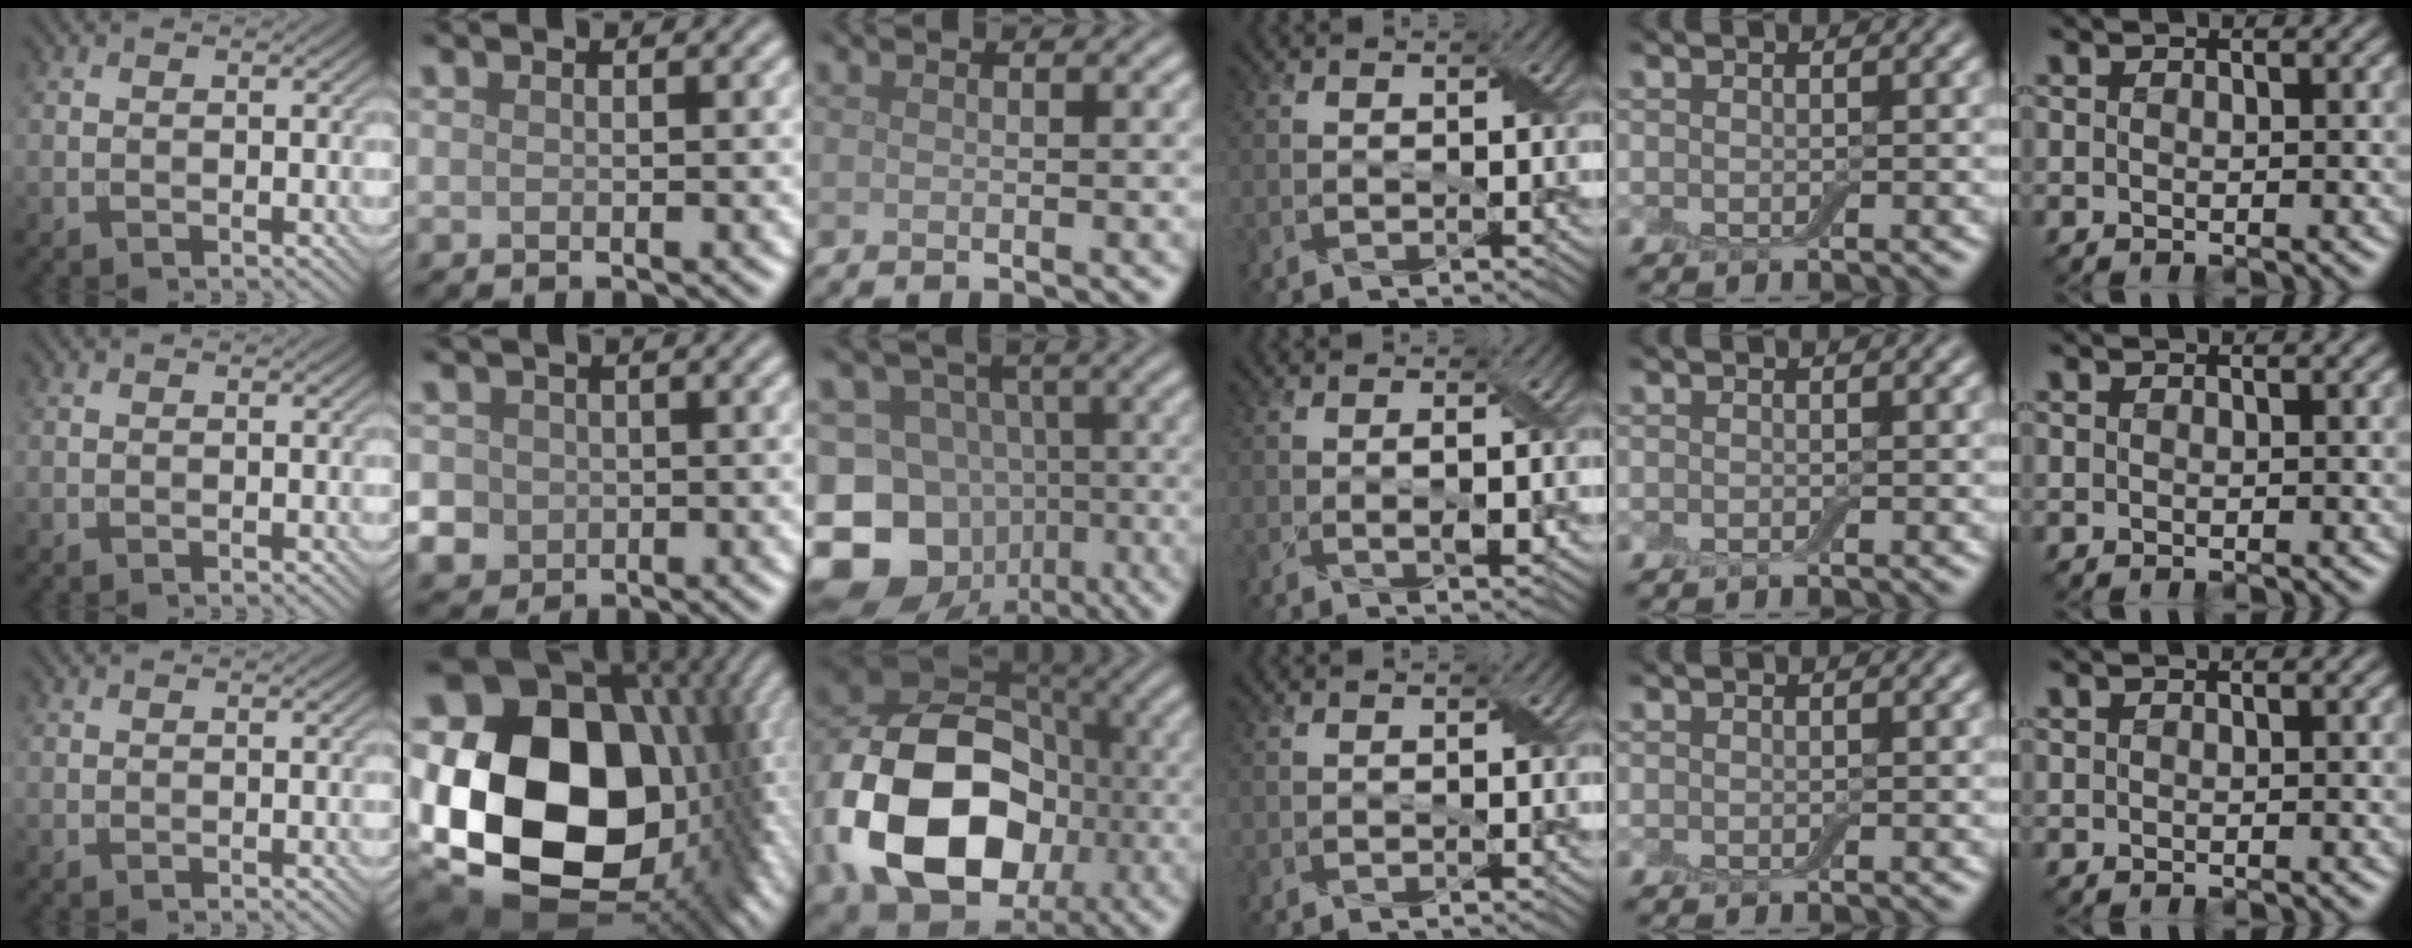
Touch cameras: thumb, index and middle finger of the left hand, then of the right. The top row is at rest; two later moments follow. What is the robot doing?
{"motion": "fold", "object": "aluminum foil"}